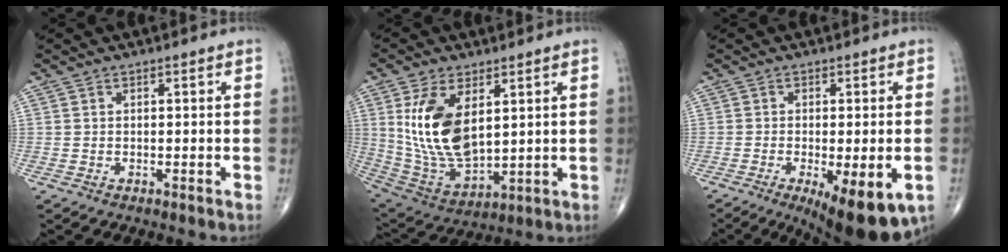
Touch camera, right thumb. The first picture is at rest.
{"total": 15.9, "force": [4.1, 8.3, 12.9], "torque": [-0.242, -0.023, 0.099]}
{"total": 13.4, "force": [-5.5, 4.4, 11.4], "torque": [-0.148, -0.011, -0.072]}